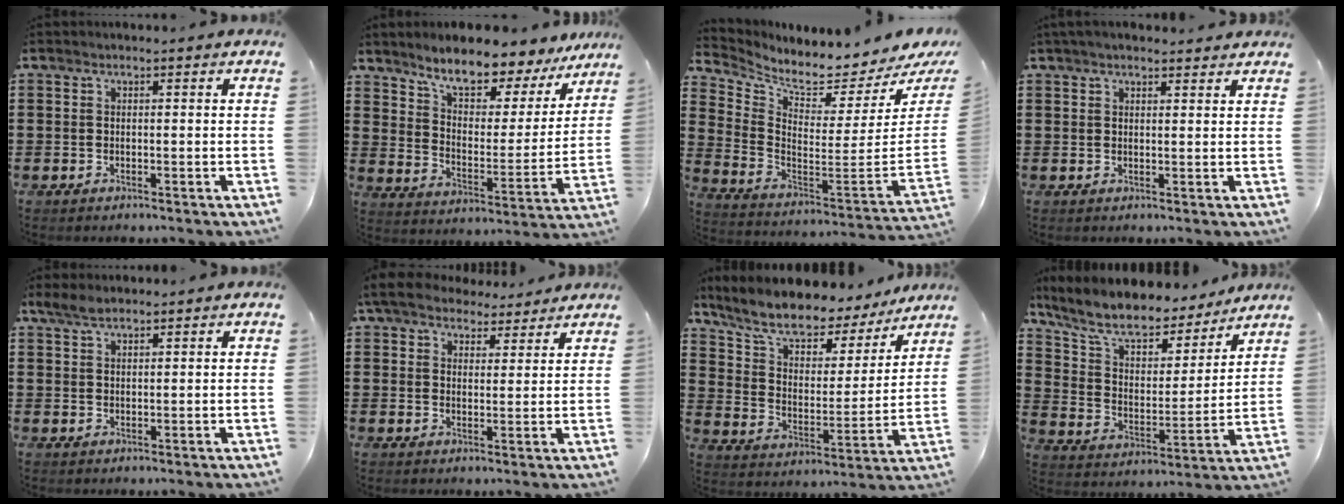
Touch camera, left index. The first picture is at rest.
{"total": 7.7, "force": [6.9, 2.0, 2.7], "torque": [-0.072, -0.053, 0.116]}
{"total": 4.1, "force": [3.9, 0.1, 1.4], "torque": [-0.048, -0.069, 0.057]}
{"total": 1.9, "force": [1.7, 0.5, 0.6], "torque": [-0.015, 0.005, 0.032]}
{"total": 2.3, "force": [1.8, 1.1, 0.9], "torque": [-0.025, 0.005, 0.034]}
{"total": 5.5, "force": [4.9, 2.1, 1.5], "torque": [-0.050, -0.011, 0.089]}
{"total": 8.8, "force": [7.7, 2.8, 3.1], "torque": [-0.092, -0.053, 0.130]}
{"total": 9.3, "force": [8.1, 2.9, 3.5], "torque": [-0.107, -0.050, 0.141]}